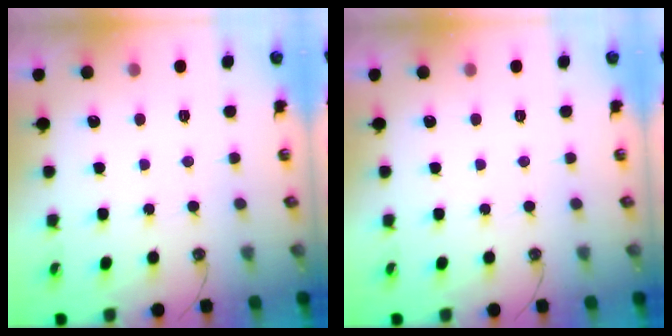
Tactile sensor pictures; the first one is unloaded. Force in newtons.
{"total": 0.0}